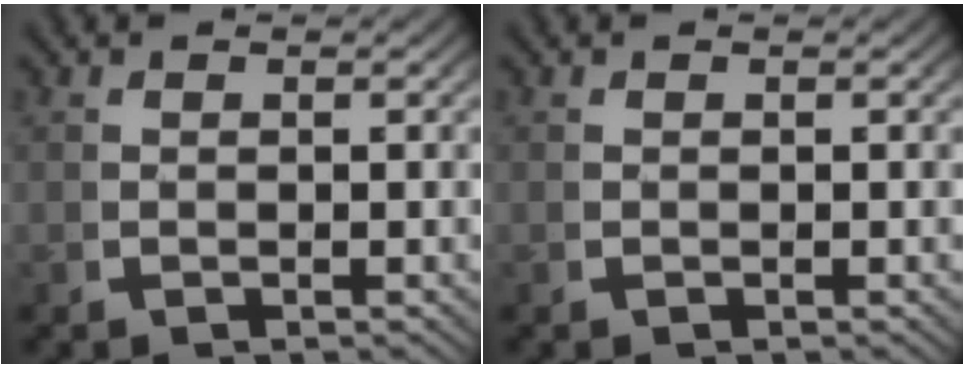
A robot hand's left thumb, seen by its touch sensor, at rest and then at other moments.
{"total": 0.0}